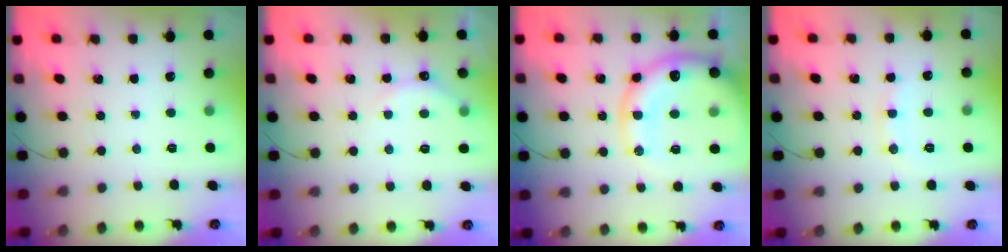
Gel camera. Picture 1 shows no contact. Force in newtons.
{"total": 6.2, "press": 6.1, "slide": 1.1}
{"total": 19.5, "press": 19.1, "slide": 4.0}
{"total": 7.0, "press": 6.9, "slide": 0.9}